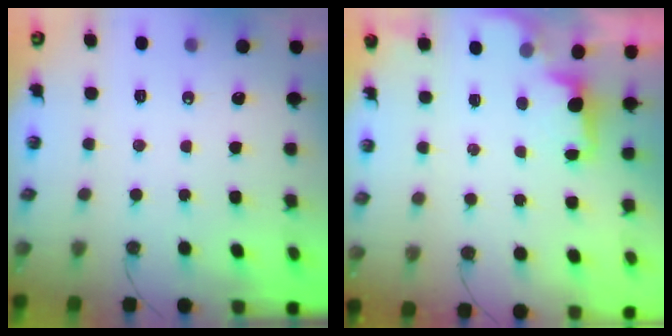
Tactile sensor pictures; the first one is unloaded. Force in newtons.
{"total": 1.3, "press": 1.0, "slide": 0.8}